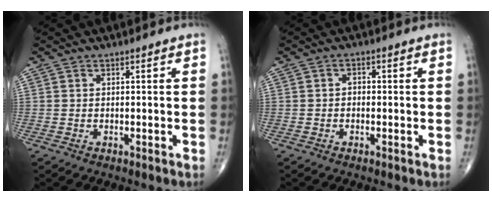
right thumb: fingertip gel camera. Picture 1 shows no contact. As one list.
[{"total": 1.2, "force": [0.0, 0.9, 0.9], "torque": [-0.010, 0.006, -0.004]}]